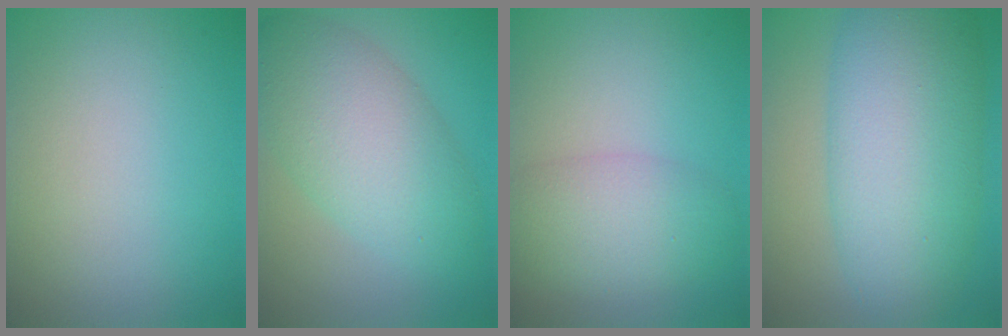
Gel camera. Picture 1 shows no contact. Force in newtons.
{"total": 7.5, "press": 7.5, "slide": 0.1}
{"total": 4.7, "press": 4.7, "slide": 0.2}
{"total": 10.9, "press": 10.9, "slide": 0.3}